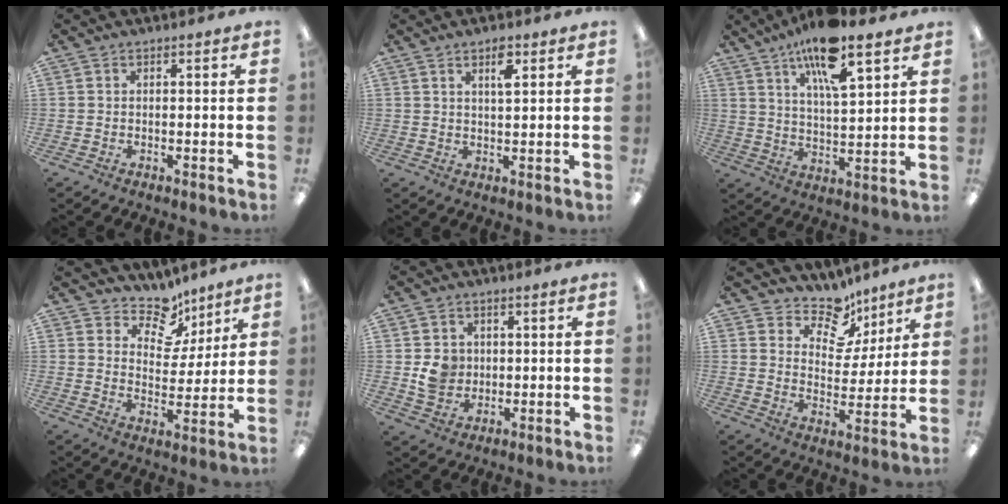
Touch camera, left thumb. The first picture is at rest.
{"total": 4.2, "force": [2.6, 1.4, 3.0], "torque": [-0.042, -0.006, 0.039]}
{"total": 14.1, "force": [10.0, 3.6, 9.3], "torque": [-0.163, -0.046, 0.167]}
{"total": 10.0, "force": [7.8, 5.5, 2.7], "torque": [-0.049, -0.056, 0.145]}
{"total": 6.2, "force": [0.6, 5.7, 2.3], "torque": [-0.021, 0.004, 0.010]}
{"total": 10.7, "force": [8.4, 5.8, 3.1], "torque": [-0.053, -0.064, 0.155]}